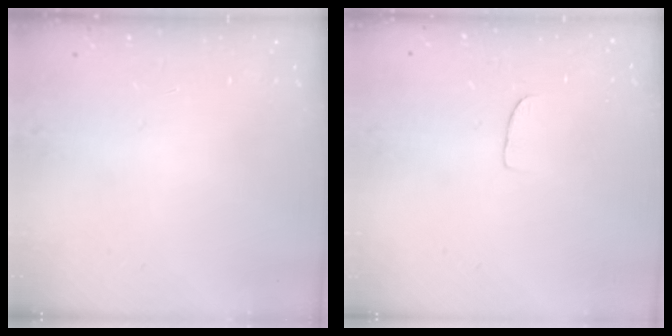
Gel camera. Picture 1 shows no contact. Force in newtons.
{"total": 5.7, "press": 5.7, "slide": 0.5}